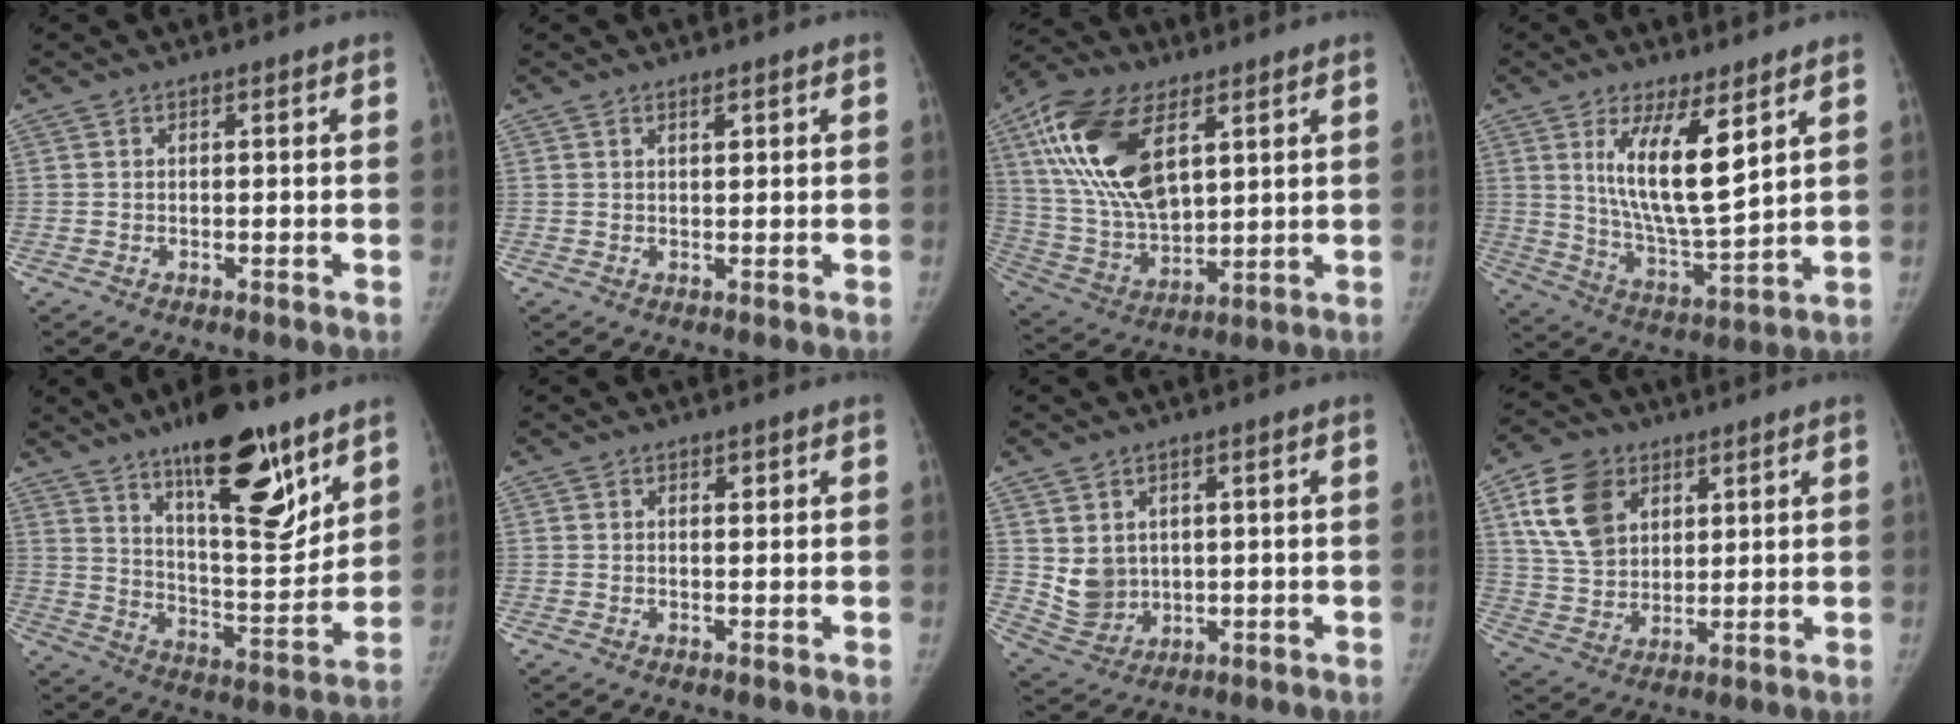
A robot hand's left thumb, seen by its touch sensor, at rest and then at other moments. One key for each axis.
{"total": 1.4, "fx": 0.9, "fy": 0.5, "fz": 0.9, "tx": -0.007, "ty": -0.005, "tz": 0.016}
{"total": 20.7, "fx": 8.4, "fy": 10.7, "fz": 15.6, "tx": -0.294, "ty": -0.024, "tz": 0.162}
{"total": 13.1, "fx": 5.8, "fy": 3.6, "fz": 11.2, "tx": -0.189, "ty": -0.052, "tz": 0.116}
{"total": 21.1, "fx": 13.3, "fy": 6.5, "fz": 15.1, "tx": -0.198, "ty": -0.076, "tz": 0.219}
{"total": 0.9, "fx": 0.5, "fy": 0.5, "fz": 0.6, "tx": -0.002, "ty": -0.002, "tz": 0.007}
{"total": 6.6, "fx": 1.6, "fy": 5.5, "fz": 3.1, "tx": -0.039, "ty": -0.018, "tz": 0.054}
{"total": 13.0, "fx": 5.6, "fy": 9.3, "fz": 7.1, "tx": -0.106, "ty": -0.014, "tz": 0.111}